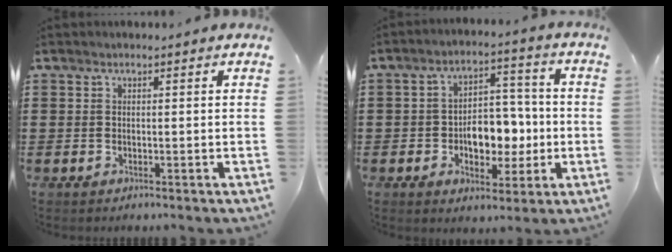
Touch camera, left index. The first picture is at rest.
{"total": 7.4, "force": [-1.4, 5.0, 5.2], "torque": [-0.075, 0.007, -0.028]}